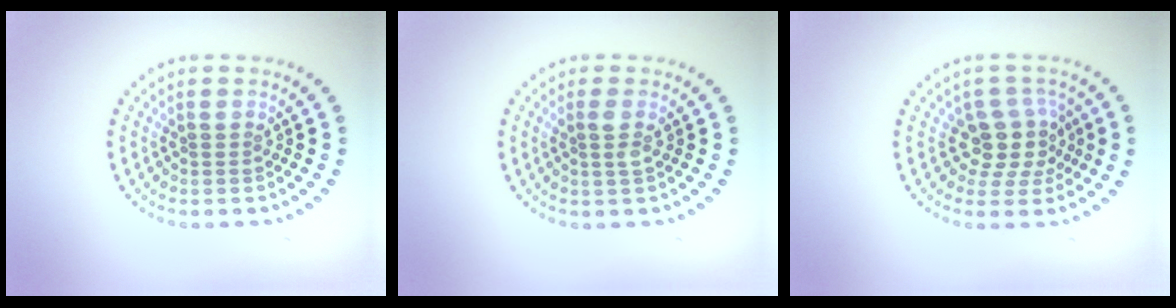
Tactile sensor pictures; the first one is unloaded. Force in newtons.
{"total": 1.1, "press": 1.1, "slide": 0.4}
{"total": 3.6, "press": 3.0, "slide": 1.9}